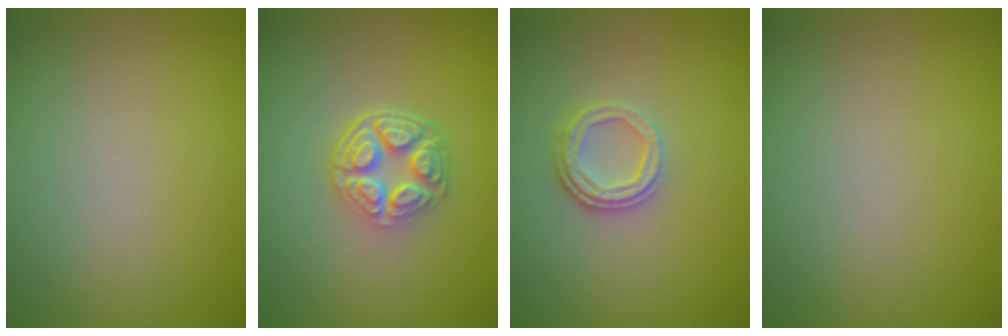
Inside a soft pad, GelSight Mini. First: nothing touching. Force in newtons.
{"total": 4.9, "press": 3.6, "slide": 3.4}
{"total": 2.6, "press": 2.3, "slide": 1.3}
{"total": 0.0}